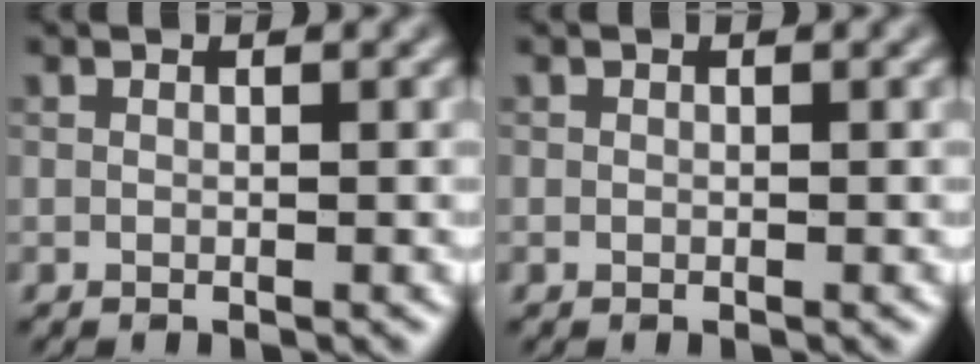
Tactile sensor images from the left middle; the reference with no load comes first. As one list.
[{"total": 0.0}]